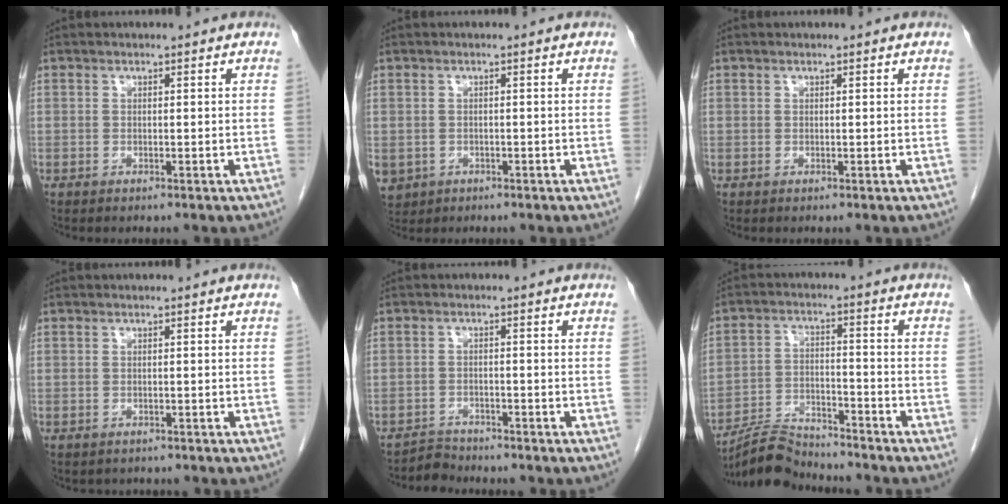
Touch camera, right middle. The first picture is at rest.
{"total": 5.1, "force": [-2.3, 4.4, 1.4], "torque": [-0.035, -0.002, -0.034]}
{"total": 0.0}
{"total": 1.6, "force": [-1.4, 0.8, 0.2], "torque": [-0.011, -0.002, -0.018]}
{"total": 2.6, "force": [-2.3, 0.4, -1.0], "torque": [0.020, -0.007, -0.042]}
{"total": 8.1, "force": [-8.0, 0.9, 0.9], "torque": [-0.020, -0.002, -0.146]}